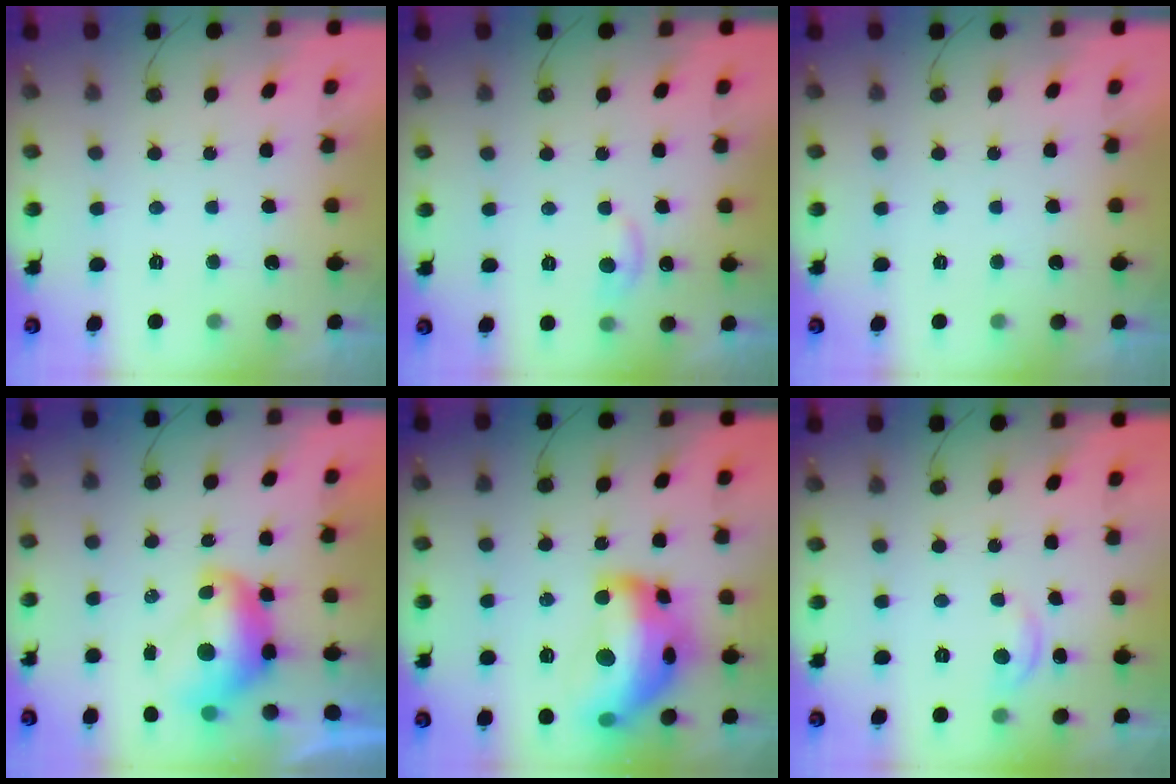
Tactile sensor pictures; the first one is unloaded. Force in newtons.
{"total": 6.3, "press": 6.3, "slide": 0.7}
{"total": 0.0}
{"total": 9.2, "press": 9.2, "slide": 1.1}
{"total": 23.1, "press": 23.0, "slide": 1.4}
{"total": 4.3, "press": 4.2, "slide": 0.2}